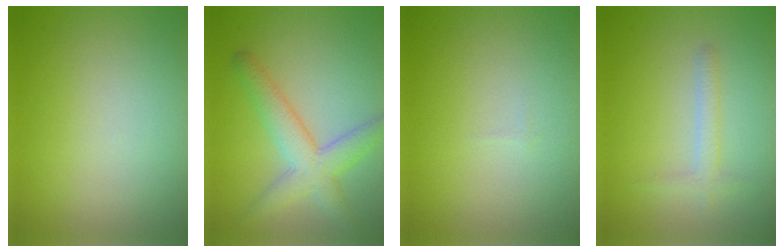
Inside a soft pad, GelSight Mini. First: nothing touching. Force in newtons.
{"total": 4.5, "press": 4.5, "slide": 0.2}
{"total": 0.0}
{"total": 1.5, "press": 1.5, "slide": 0.0}